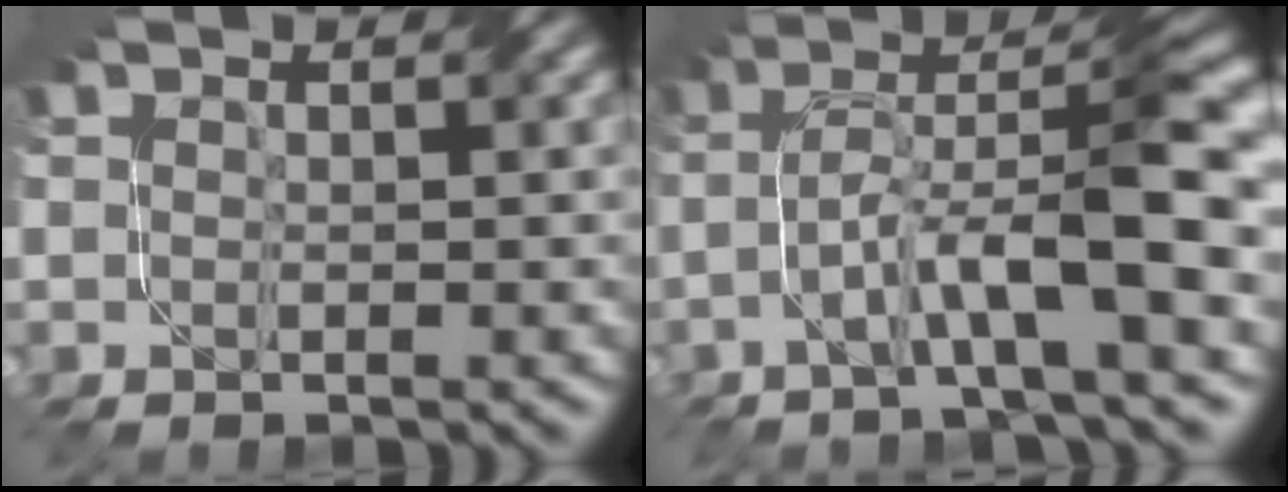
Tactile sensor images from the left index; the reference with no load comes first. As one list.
[{"total": 8.9, "force": [-2.1, 1.4, 8.5], "torque": [-0.144, 0.022, -0.044]}]